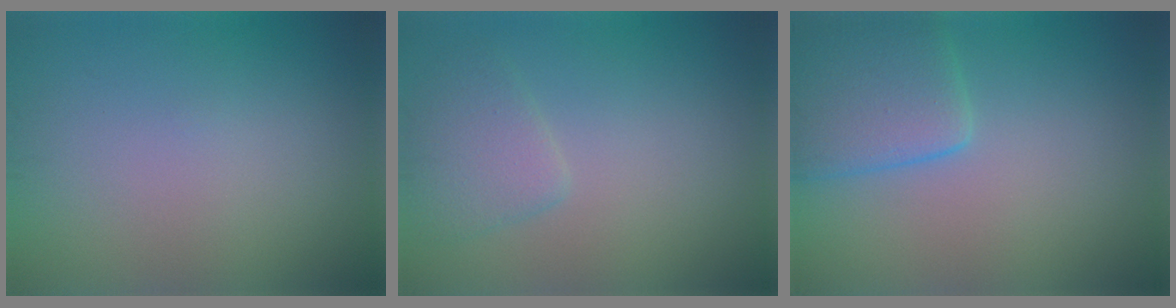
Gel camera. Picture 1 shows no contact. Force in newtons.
{"total": 2.6, "press": 2.6, "slide": 0.3}
{"total": 5.4, "press": 5.4, "slide": 0.4}